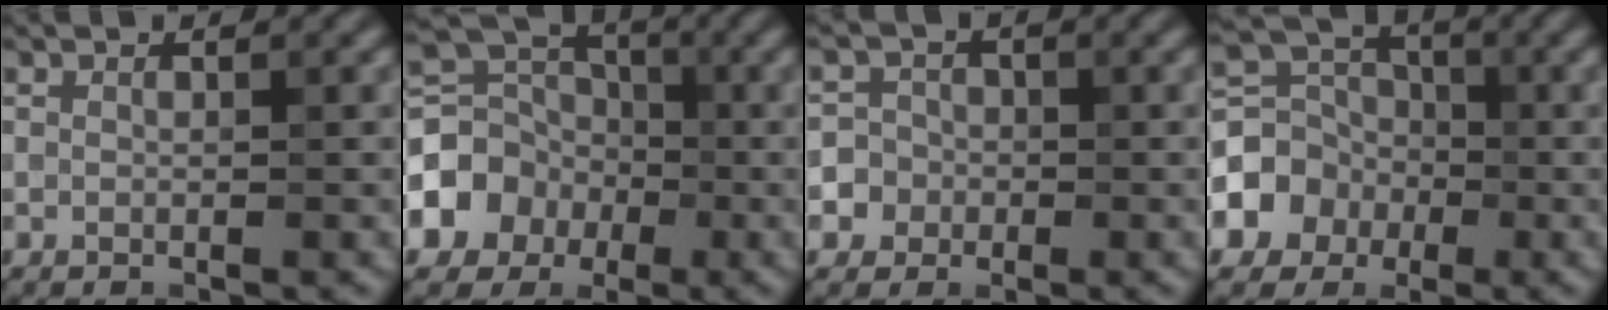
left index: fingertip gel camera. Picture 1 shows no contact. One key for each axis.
{"total": 7.4, "fx": -2.1, "fy": 6.2, "fz": 3.4, "tx": -0.057, "ty": 0.005, "tz": -0.055}
{"total": 5.1, "fx": -1.9, "fy": 4.7, "fz": 0.5, "tx": 0.007, "ty": 0.014, "tz": -0.058}
{"total": 5.0, "fx": -1.5, "fy": 4.3, "fz": 2.1, "tx": -0.035, "ty": 0.014, "tz": -0.042}